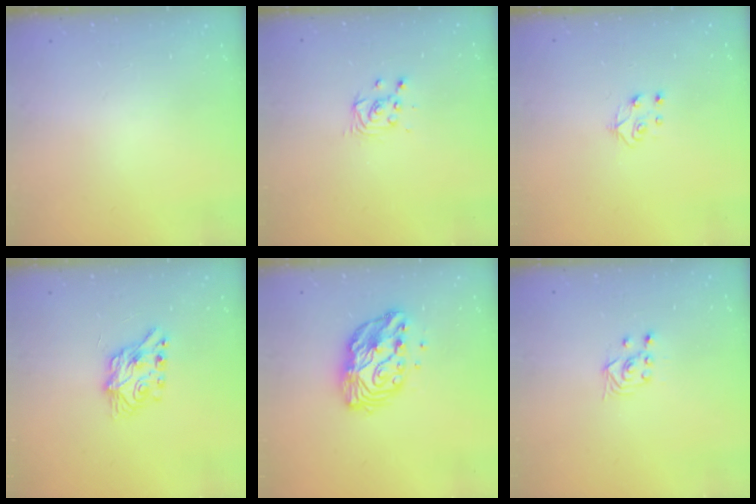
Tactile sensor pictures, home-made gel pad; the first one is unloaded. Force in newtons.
{"total": 3.4, "press": 3.4, "slide": 0.4}
{"total": 5.6, "press": 5.6, "slide": 0.5}
{"total": 7.2, "press": 7.2, "slide": 0.1}
{"total": 12.8, "press": 12.8, "slide": 1.1}
{"total": 2.9, "press": 2.5, "slide": 1.4}